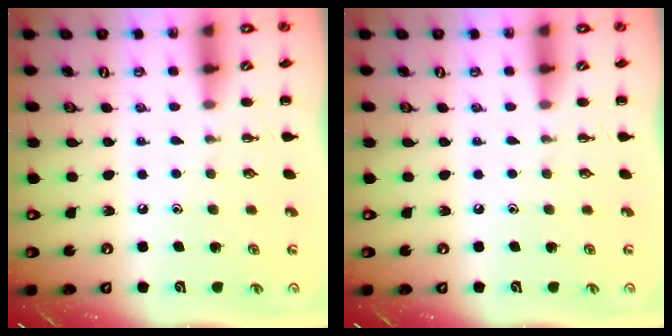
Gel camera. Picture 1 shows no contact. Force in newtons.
{"total": 0.0}